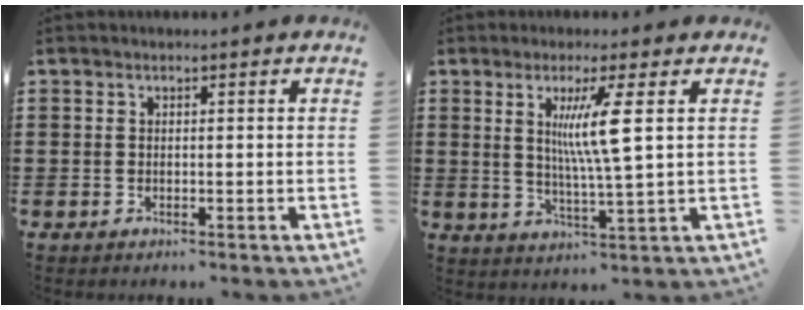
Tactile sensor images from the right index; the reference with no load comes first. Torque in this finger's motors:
{"motor_torque": [0.36, 0.40, 0.32, 0.18]}